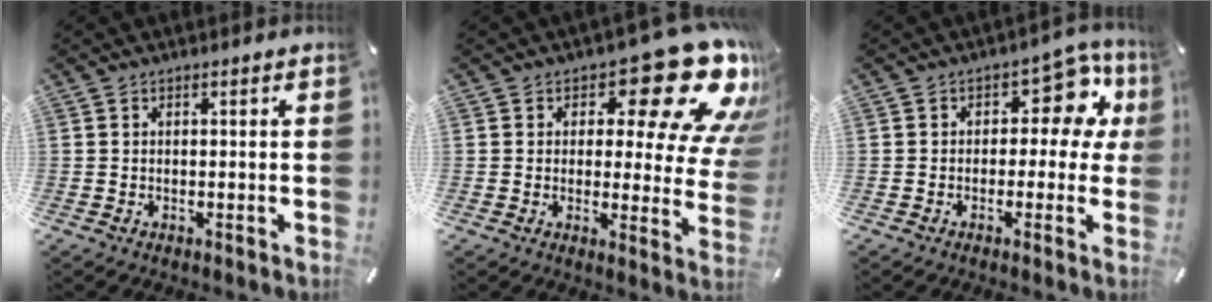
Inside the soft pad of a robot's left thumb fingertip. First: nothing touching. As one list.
[{"total": 21.2, "force": [12.0, 8.7, 15.1], "torque": [-0.189, -0.077, 0.194]}, {"total": 10.3, "force": [3.3, 6.3, 7.5], "torque": [-0.092, -0.016, 0.055]}]